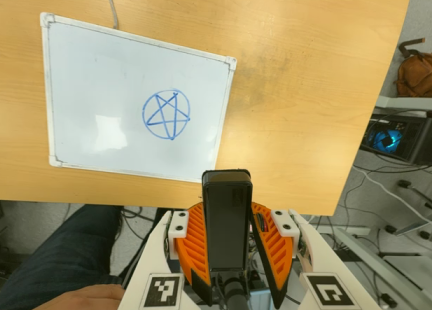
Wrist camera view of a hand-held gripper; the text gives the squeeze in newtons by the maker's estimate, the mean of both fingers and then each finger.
{"total": 5.0, "left": 4.7, "right": 5.3}